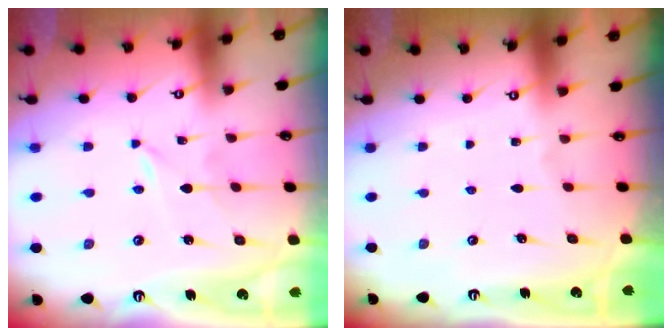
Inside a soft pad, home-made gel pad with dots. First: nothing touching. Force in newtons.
{"total": 0.0}